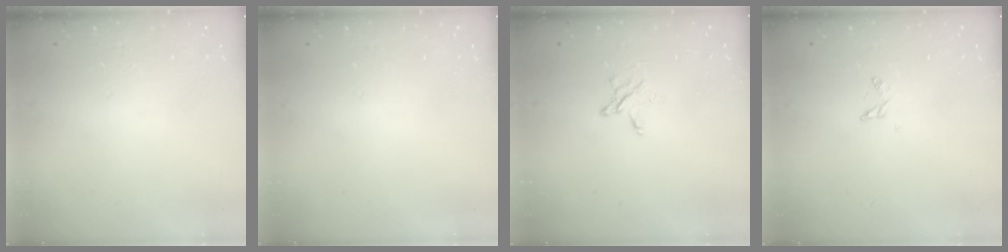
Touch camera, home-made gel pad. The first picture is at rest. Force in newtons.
{"total": 0.0}
{"total": 3.6, "press": 3.6, "slide": 0.3}
{"total": 2.8, "press": 2.8, "slide": 0.2}